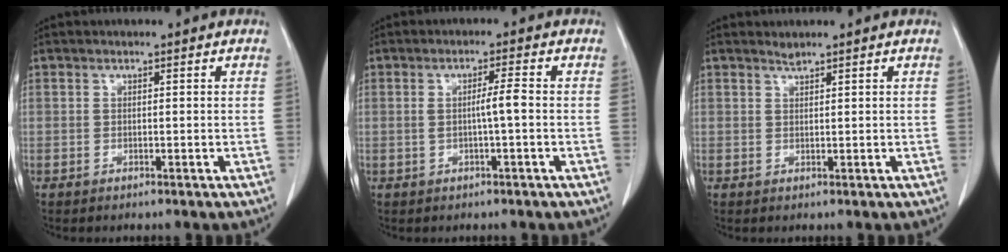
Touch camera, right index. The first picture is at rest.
{"total": 2.9, "force": [-0.2, -0.1, 2.9], "torque": [-0.047, 0.001, -0.003]}
{"total": 0.8, "force": [0.8, -0.1, 0.0], "torque": [-0.005, 0.000, 0.017]}